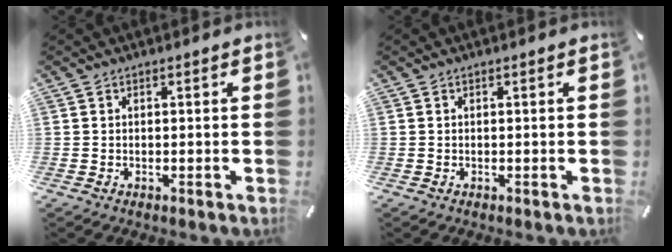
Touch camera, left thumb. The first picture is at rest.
{"total": 0.0}